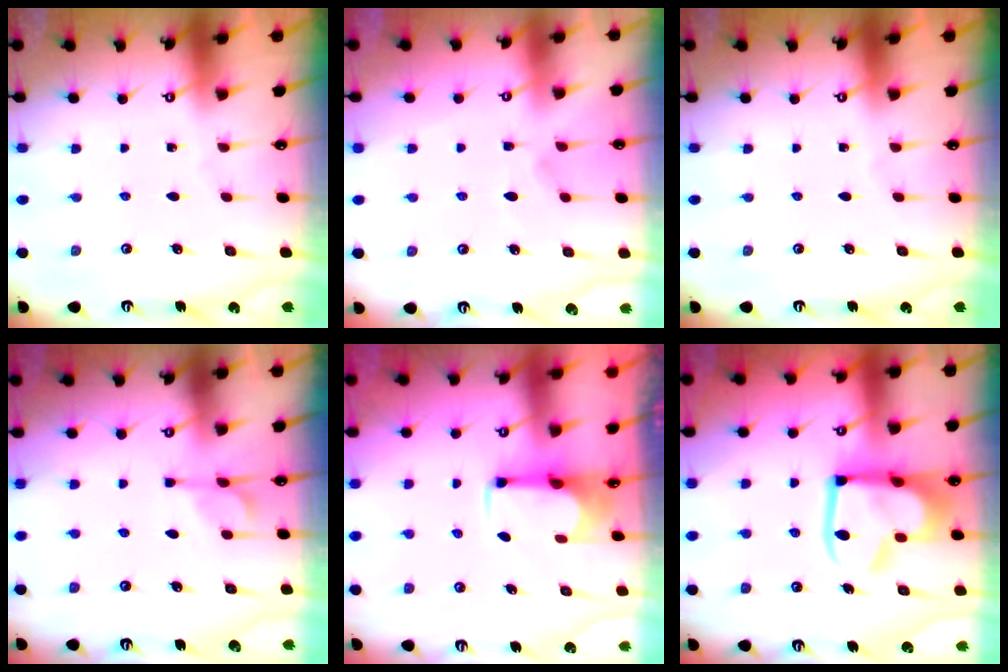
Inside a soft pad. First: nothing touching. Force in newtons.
{"total": 2.9, "press": 2.6, "slide": 1.2}
{"total": 0.0}
{"total": 5.3, "press": 5.3, "slide": 0.7}
{"total": 1.6, "press": 1.5, "slide": 0.7}
{"total": 17.4, "press": 17.3, "slide": 2.2}